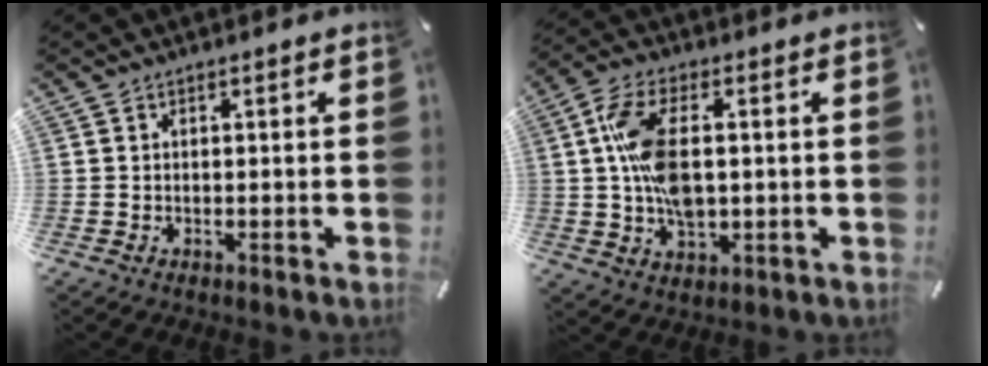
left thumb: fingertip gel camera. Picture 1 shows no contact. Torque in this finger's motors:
{"motor_torque": [0.44, 1.73, 1.08, -0.79, 0.24]}